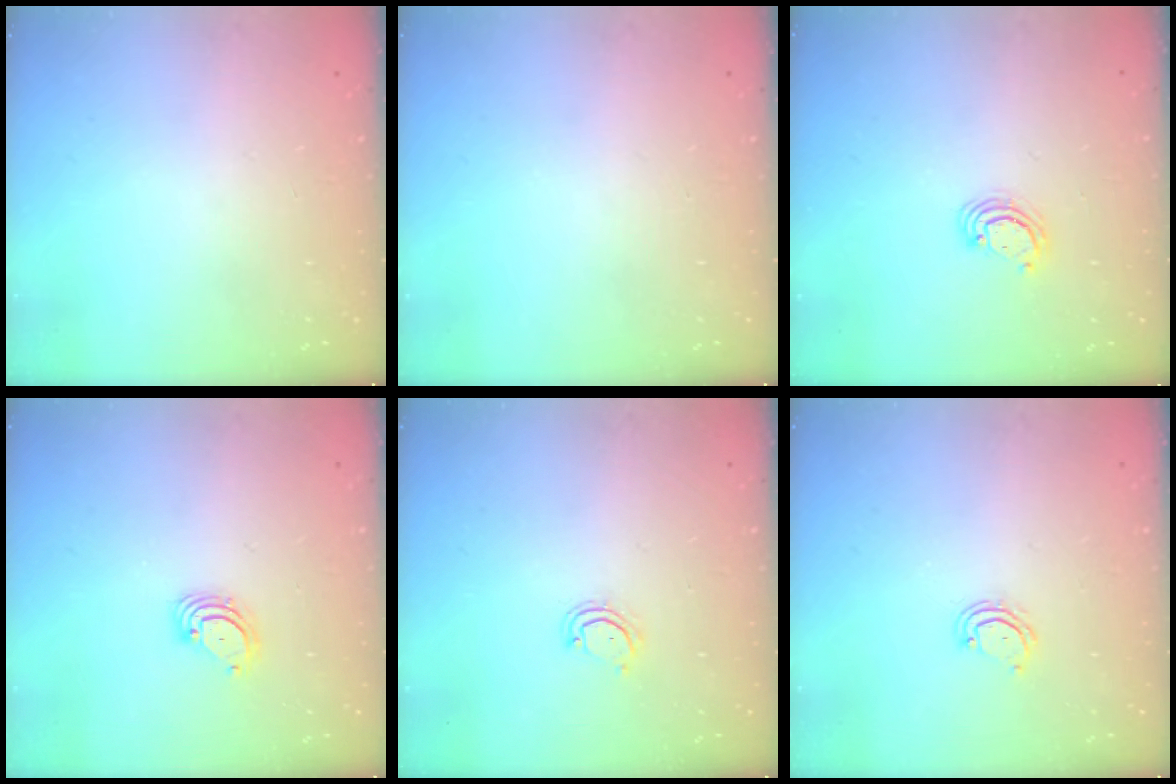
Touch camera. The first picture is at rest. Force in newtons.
{"total": 0.0}
{"total": 3.2, "press": 3.1, "slide": 0.3}
{"total": 3.3, "press": 3.3, "slide": 0.3}
{"total": 3.9, "press": 3.9, "slide": 0.4}
{"total": 4.2, "press": 4.1, "slide": 0.4}